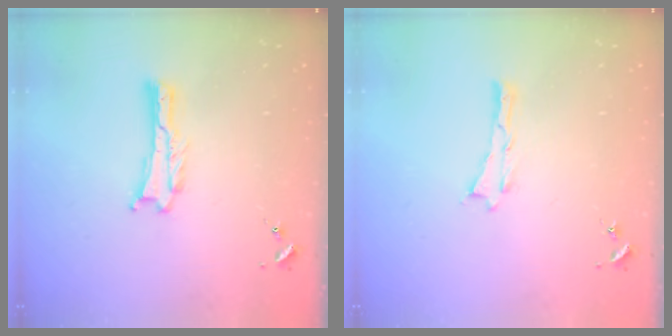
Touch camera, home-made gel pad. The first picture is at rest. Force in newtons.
{"total": 0.0}